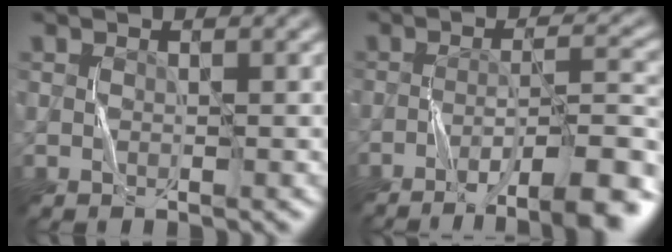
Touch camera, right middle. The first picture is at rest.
{"total": 8.4, "force": [-5.6, 1.2, 6.1], "torque": [-0.080, 0.009, -0.087]}